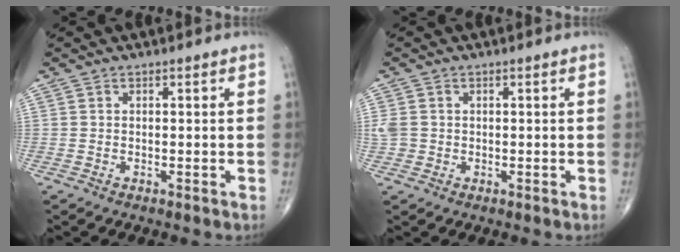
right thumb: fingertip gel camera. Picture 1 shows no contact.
{"total": 3.1, "force": [0.1, 2.7, 1.5], "torque": [-0.032, 0.006, 0.007]}